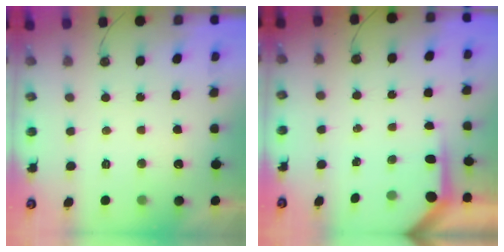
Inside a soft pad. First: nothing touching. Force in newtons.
{"total": 3.9, "press": 3.8, "slide": 0.4}